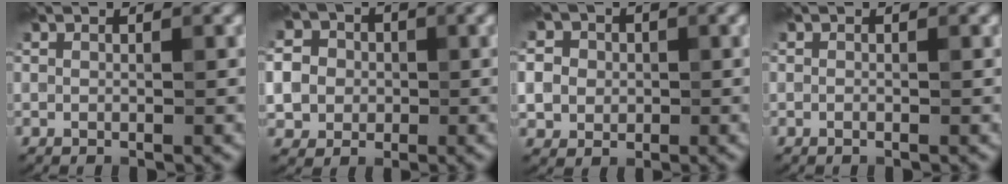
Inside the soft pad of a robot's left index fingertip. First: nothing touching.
{"total": 8.6, "force": [-0.5, 8.0, 3.1], "torque": [-0.077, 0.014, -0.035]}
{"total": 6.6, "force": [0.4, 6.1, 2.6], "torque": [-0.056, 0.027, -0.016]}
{"total": 0.0}